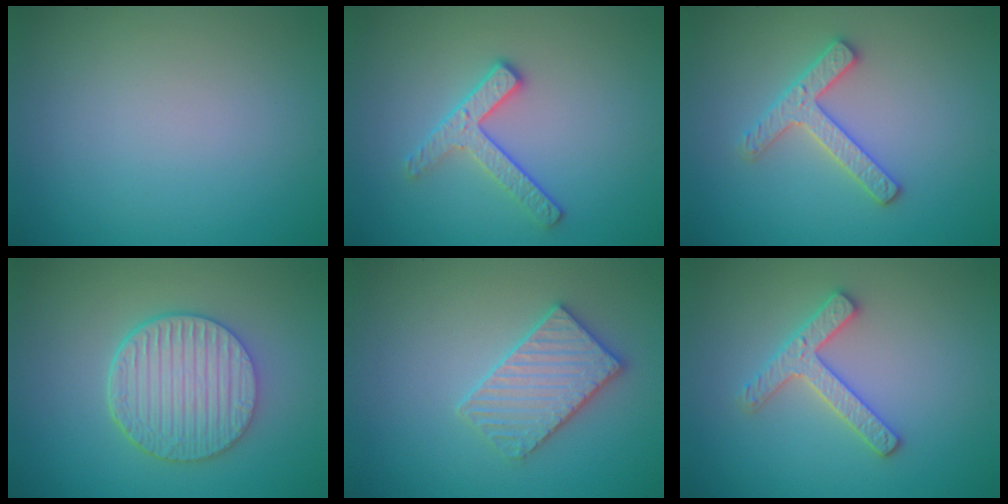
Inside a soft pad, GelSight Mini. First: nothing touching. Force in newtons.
{"total": 2.8, "press": 2.5, "slide": 1.3}
{"total": 2.7, "press": 2.6, "slide": 0.5}
{"total": 6.0, "press": 4.5, "slide": 4.0}
{"total": 3.4, "press": 3.4, "slide": 0.5}
{"total": 2.7, "press": 2.6, "slide": 0.5}